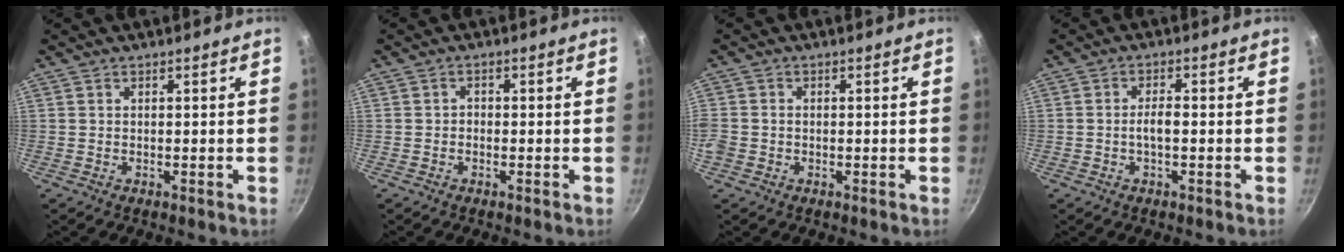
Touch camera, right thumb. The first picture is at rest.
{"total": 1.1, "force": [-0.5, 0.9, 0.5], "torque": [-0.006, 0.005, -0.011]}
{"total": 3.7, "force": [-1.1, 3.1, 1.7], "torque": [-0.040, 0.004, -0.025]}
{"total": 2.7, "force": [-0.6, 1.0, 2.5], "torque": [-0.043, 0.013, -0.011]}